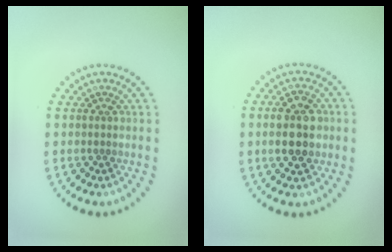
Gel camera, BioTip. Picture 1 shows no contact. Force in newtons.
{"total": 4.8, "press": 4.8, "slide": 0.2}